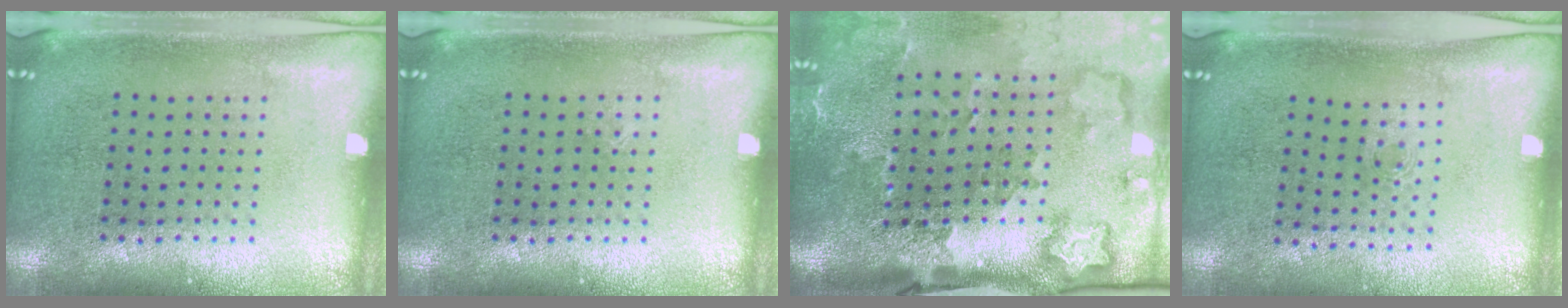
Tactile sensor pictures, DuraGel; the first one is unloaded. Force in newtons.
{"total": 0.0}
{"total": 3.4, "press": 2.2, "slide": 2.7}
{"total": 0.5, "press": 0.3, "slide": 0.4}